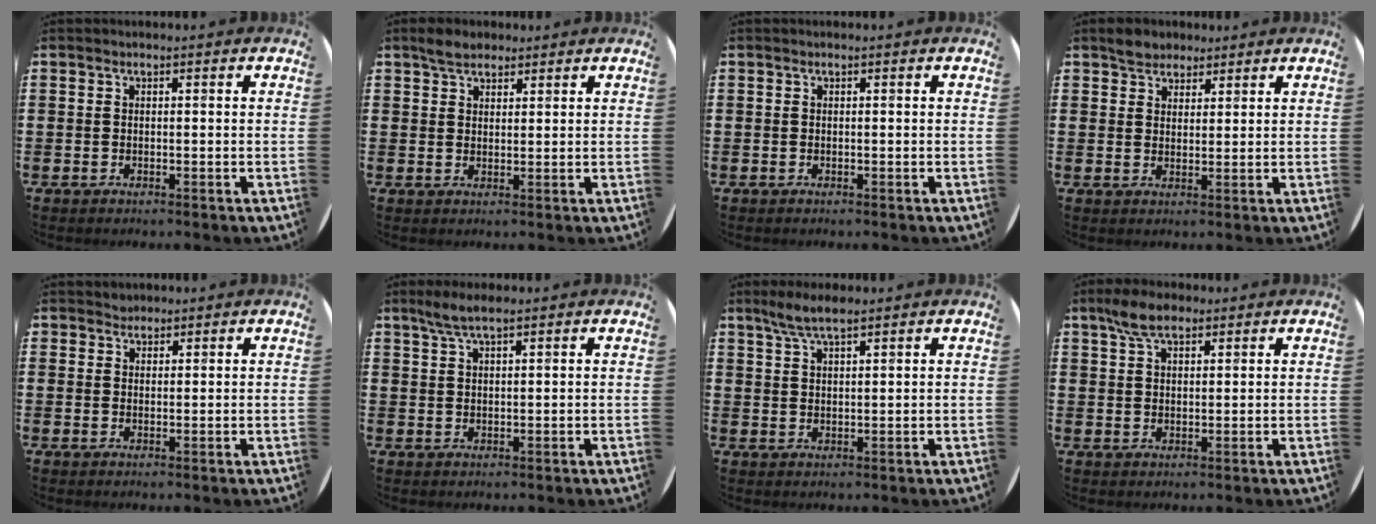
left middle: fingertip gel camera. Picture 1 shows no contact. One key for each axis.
{"total": 2.9, "fx": 2.5, "fy": 1.3, "fz": 0.7, "tx": -0.009, "ty": 0.005, "tz": 0.045}
{"total": 0.0}
{"total": 3.2, "fx": 2.8, "fy": 1.6, "fz": -0.2, "tx": 0.003, "ty": 0.003, "tz": 0.053}
{"total": 1.6, "fx": 1.5, "fy": 0.5, "fz": -0.3, "tx": 0.002, "ty": 0.001, "tz": 0.030}
{"total": 3.1, "fx": 2.4, "fy": 0.5, "fz": 1.9, "tx": -0.041, "ty": 0.004, "tz": 0.043}
{"total": 4.0, "fx": 3.2, "fy": 0.7, "fz": 2.3, "tx": -0.051, "ty": 0.002, "tz": 0.058}
{"total": 5.0, "fx": 3.7, "fy": 2.2, "fz": 2.5, "tx": -0.048, "ty": 0.002, "tz": 0.067}